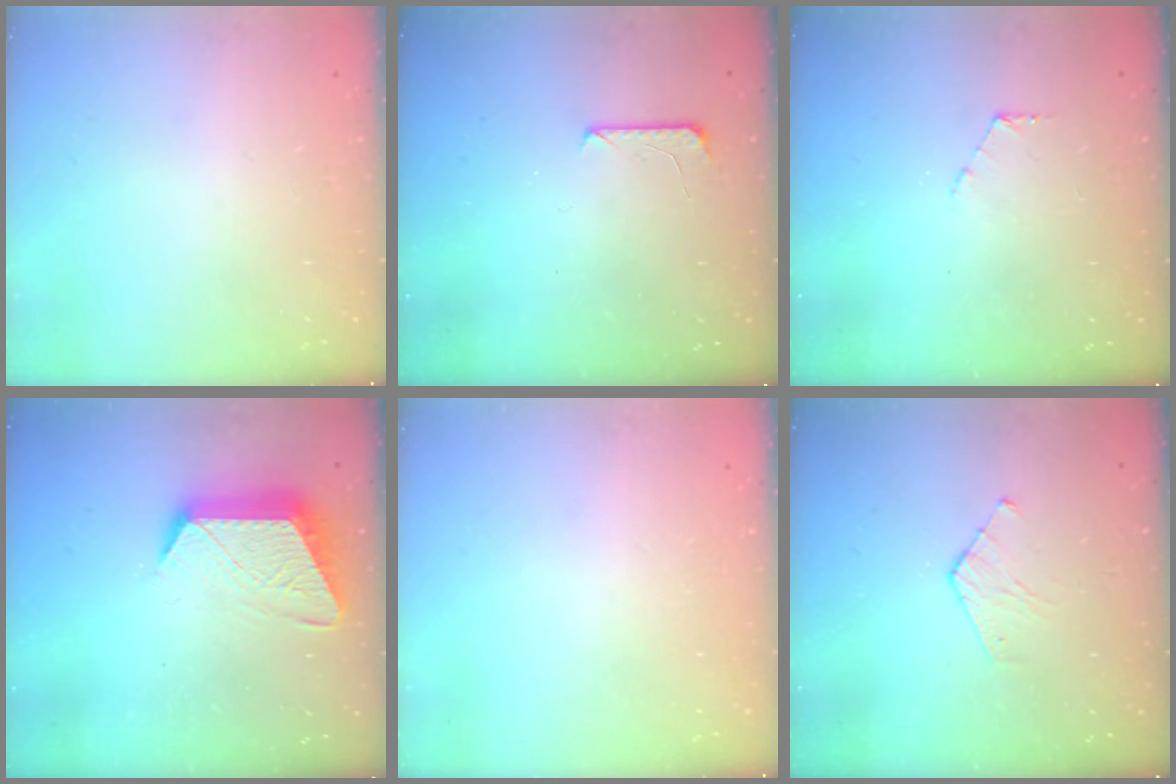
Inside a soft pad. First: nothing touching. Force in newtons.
{"total": 6.7, "press": 6.6, "slide": 0.8}
{"total": 4.0, "press": 4.0, "slide": 0.4}
{"total": 14.7, "press": 14.6, "slide": 0.8}
{"total": 0.0}
{"total": 2.8, "press": 2.8, "slide": 0.3}